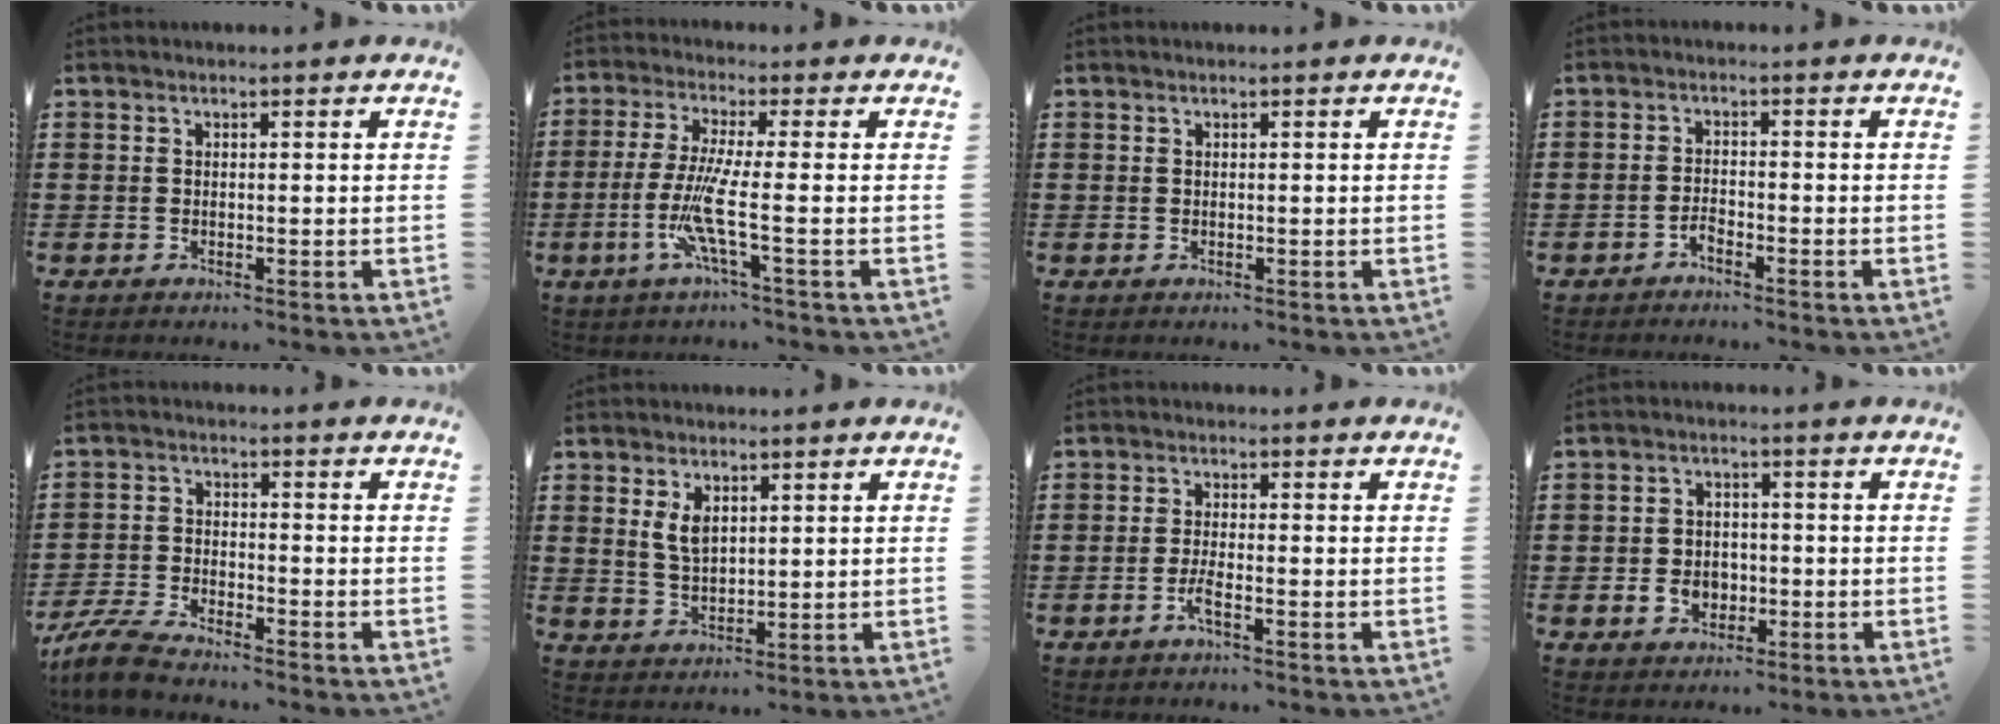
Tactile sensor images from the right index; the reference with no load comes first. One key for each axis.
{"total": 7.9, "fx": -2.2, "fy": -0.1, "fz": 7.6, "tx": -0.166, "ty": -0.022, "tz": -0.050}
{"total": 0.0}
{"total": 1.6, "fx": -1.5, "fy": 0.3, "fz": 0.3, "tx": -0.013, "ty": 0.002, "tz": -0.030}
{"total": 5.2, "fx": -4.9, "fy": 0.1, "fz": 1.8, "tx": -0.056, "ty": -0.011, "tz": -0.101}
{"total": 3.6, "fx": 1.6, "fy": 2.0, "fz": 2.6, "tx": -0.048, "ty": 0.003, "tz": 0.028}
{"total": 2.3, "fx": -1.3, "fy": 0.1, "fz": 1.9, "tx": -0.047, "ty": -0.007, "tz": -0.028}
{"total": 4.0, "fx": -1.1, "fy": 3.2, "fz": 2.1, "tx": -0.047, "ty": 0.005, "tz": -0.021}